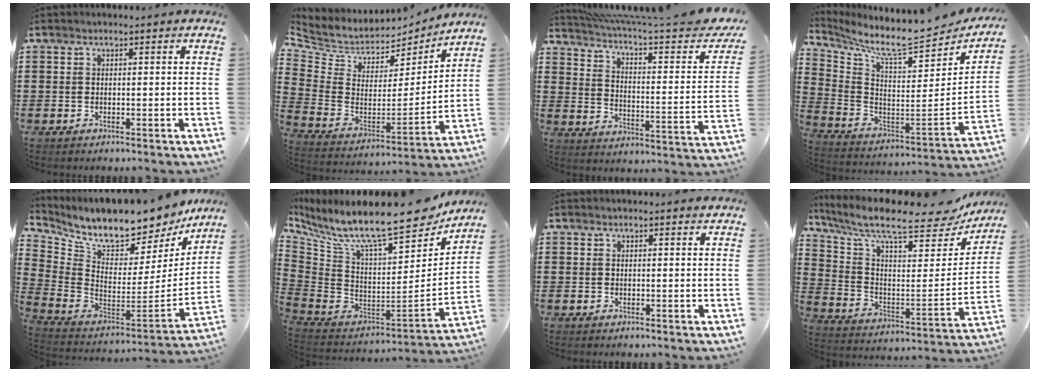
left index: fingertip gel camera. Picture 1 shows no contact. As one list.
[{"total": 4.9, "force": [3.8, 3.1, 0.7], "torque": [-0.046, -0.037, 0.065]}, {"total": 5.3, "force": [4.1, 0.4, 3.3], "torque": [-0.067, -0.039, 0.062]}, {"total": 8.1, "force": [7.1, 0.4, 3.7], "torque": [-0.093, -0.078, 0.114]}, {"total": 9.1, "force": [8.3, 1.6, 3.4], "torque": [-0.096, -0.086, 0.136]}, {"total": 11.6, "force": [8.9, 1.9, 7.1], "torque": [-0.151, -0.075, 0.146]}, {"total": 0.7, "force": [0.6, 0.0, 0.3], "torque": [-0.006, -0.001, 0.012]}, {"total": 9.8, "force": [7.9, 1.8, 5.5], "torque": [-0.133, -0.060, 0.129]}]